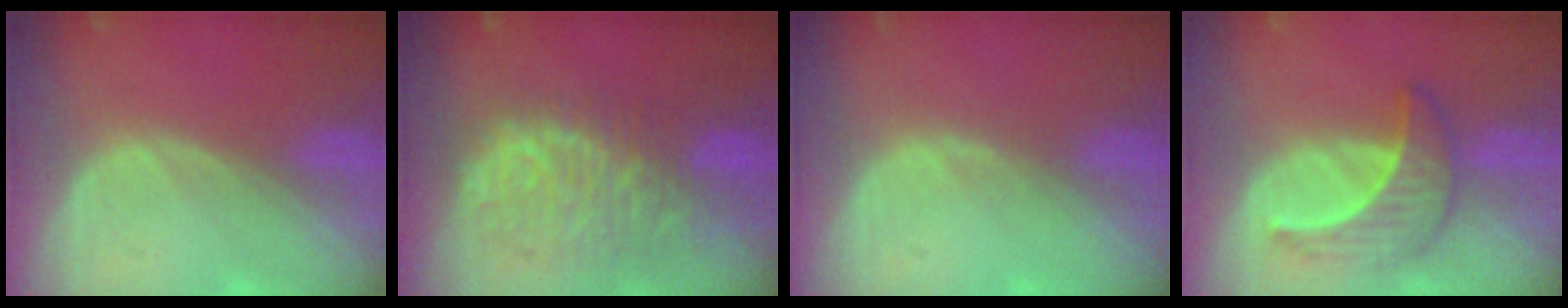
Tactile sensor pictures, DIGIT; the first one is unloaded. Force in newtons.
{"total": 10.9, "press": 9.4, "slide": 5.5}
{"total": 0.5, "press": 0.5, "slide": 0.1}
{"total": 6.6, "press": 6.3, "slide": 2.1}